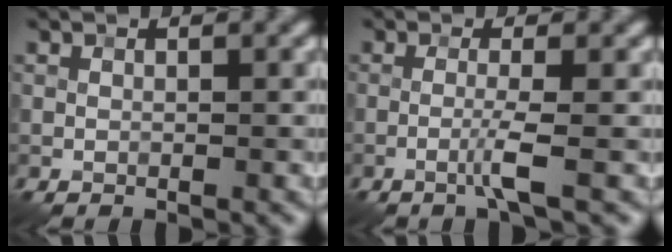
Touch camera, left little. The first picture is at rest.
{"total": 2.1, "force": [-0.8, -0.1, 1.9], "torque": [-0.038, 0.004, -0.026]}